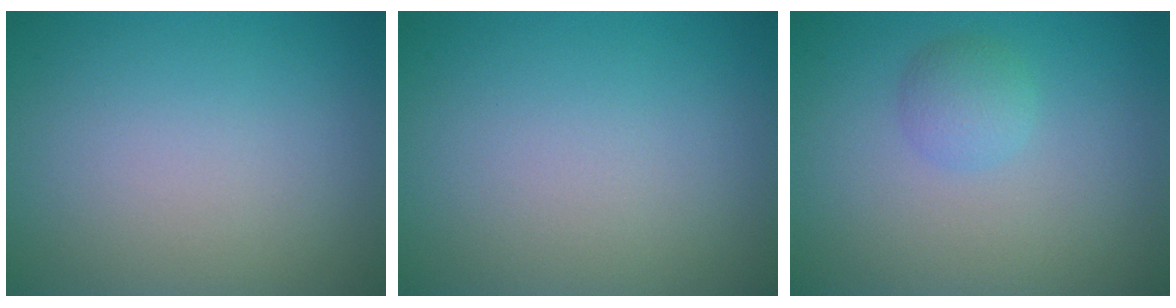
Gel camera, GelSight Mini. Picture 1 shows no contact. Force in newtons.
{"total": 0.0}
{"total": 1.9, "press": 1.9, "slide": 0.0}